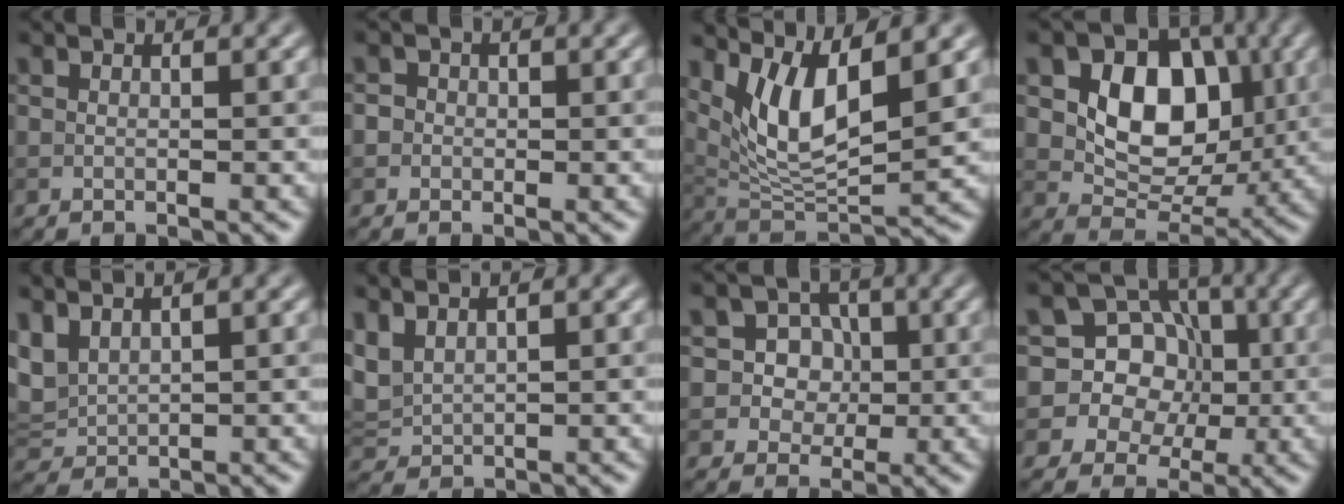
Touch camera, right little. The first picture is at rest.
{"total": 2.0, "force": [0.4, 1.9, 0.7], "torque": [0.010, 0.011, -0.012]}
{"total": 6.9, "force": [2.9, 2.3, 5.8], "torque": [-0.114, -0.018, 0.061]}
{"total": 8.2, "force": [1.3, 6.1, 5.4], "torque": [-0.084, -0.002, 0.017]}
{"total": 2.8, "force": [1.9, 1.5, 1.4], "torque": [-0.042, 0.008, 0.045]}
{"total": 2.4, "force": [1.7, 1.2, 1.3], "torque": [-0.038, 0.009, 0.041]}
{"total": 6.1, "force": [1.2, 5.5, 2.2], "torque": [-0.027, 0.022, 0.007]}
{"total": 11.6, "force": [0.4, 11.0, 3.7], "torque": [-0.084, 0.046, -0.014]}